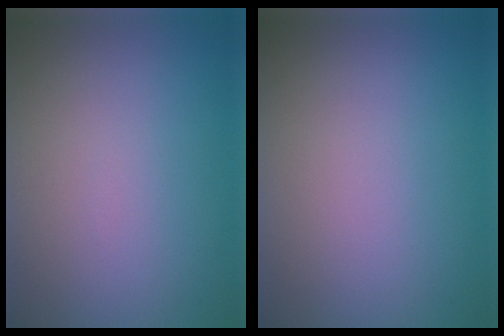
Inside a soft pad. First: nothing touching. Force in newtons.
{"total": 0.0}